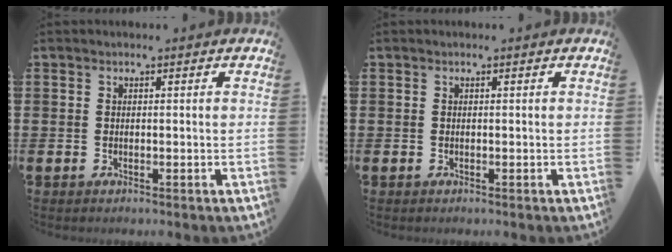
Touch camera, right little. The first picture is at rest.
{"total": 0.0}